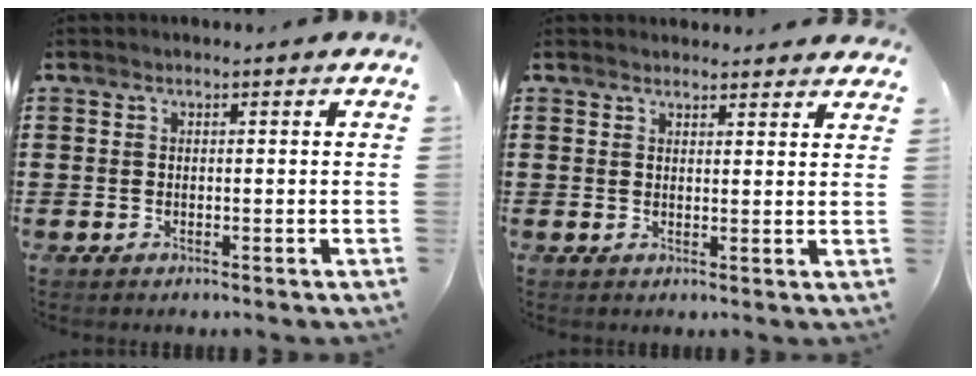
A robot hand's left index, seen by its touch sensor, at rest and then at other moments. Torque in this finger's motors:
{"motor_torque": [1.10, 1.04, 0.08, -0.02]}